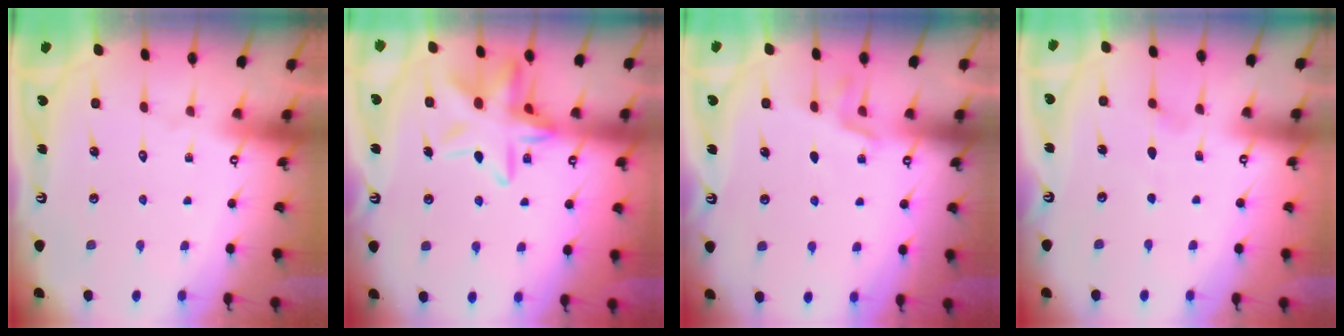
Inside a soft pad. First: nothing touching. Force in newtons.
{"total": 16.2, "press": 16.1, "slide": 1.5}
{"total": 5.8, "press": 5.5, "slide": 2.0}
{"total": 3.0, "press": 2.5, "slide": 1.6}